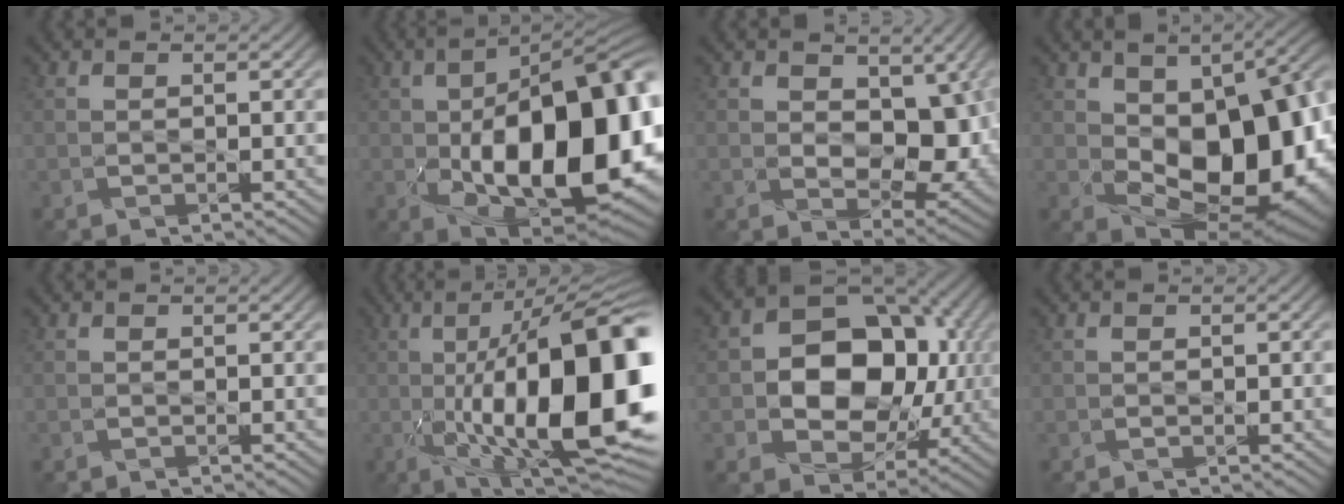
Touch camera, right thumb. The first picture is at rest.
{"total": 19.9, "force": [-2.4, 10.0, 17.0], "torque": [-0.251, -0.008, -0.040]}
{"total": 8.3, "force": [1.1, 5.3, 6.3], "torque": [-0.104, -0.016, 0.016]}
{"total": 17.8, "force": [-0.9, 10.7, 14.2], "torque": [-0.202, -0.035, 0.005]}
{"total": 0.0}
{"total": 21.5, "force": [-1.9, 7.0, 20.2], "torque": [-0.307, 0.010, -0.034]}
{"total": 14.0, "force": [0.3, 10.5, 9.1], "torque": [-0.142, 0.001, 0.002]}
{"total": 0.8, "force": [-0.1, 0.4, 0.7], "torque": [-0.011, -0.002, -0.001]}